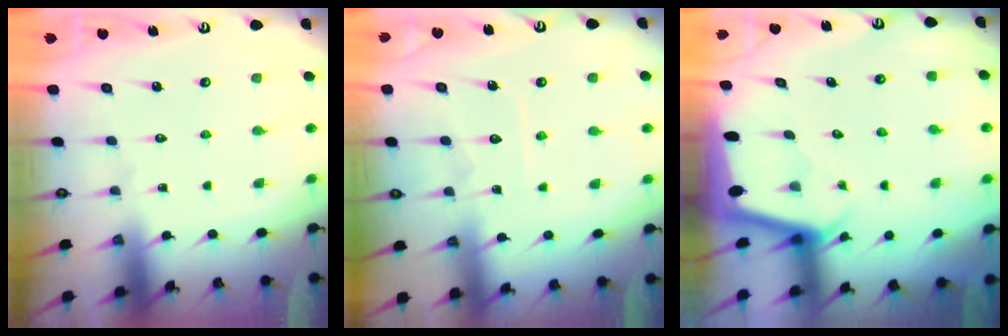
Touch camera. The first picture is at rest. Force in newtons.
{"total": 6.5, "press": 6.5, "slide": 0.7}
{"total": 2.2, "press": 2.2, "slide": 0.2}